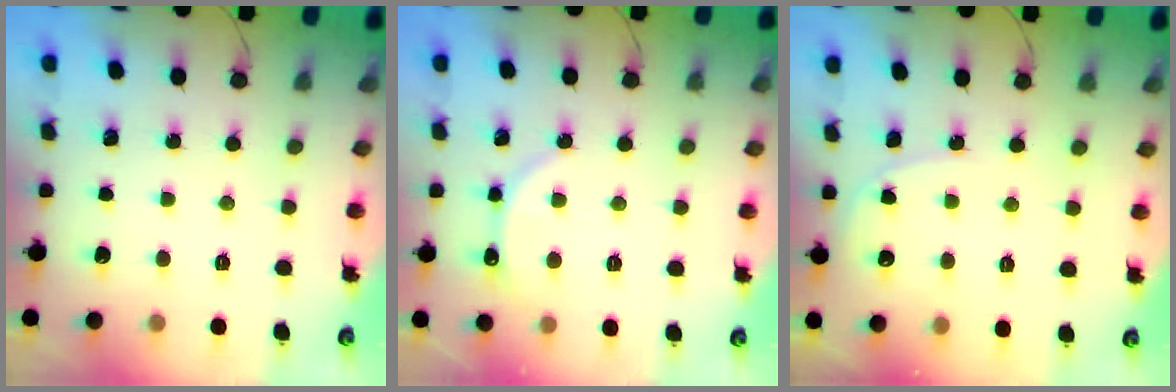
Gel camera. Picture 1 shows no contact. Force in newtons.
{"total": 2.9, "press": 2.9, "slide": 0.3}
{"total": 7.3, "press": 7.3, "slide": 0.4}